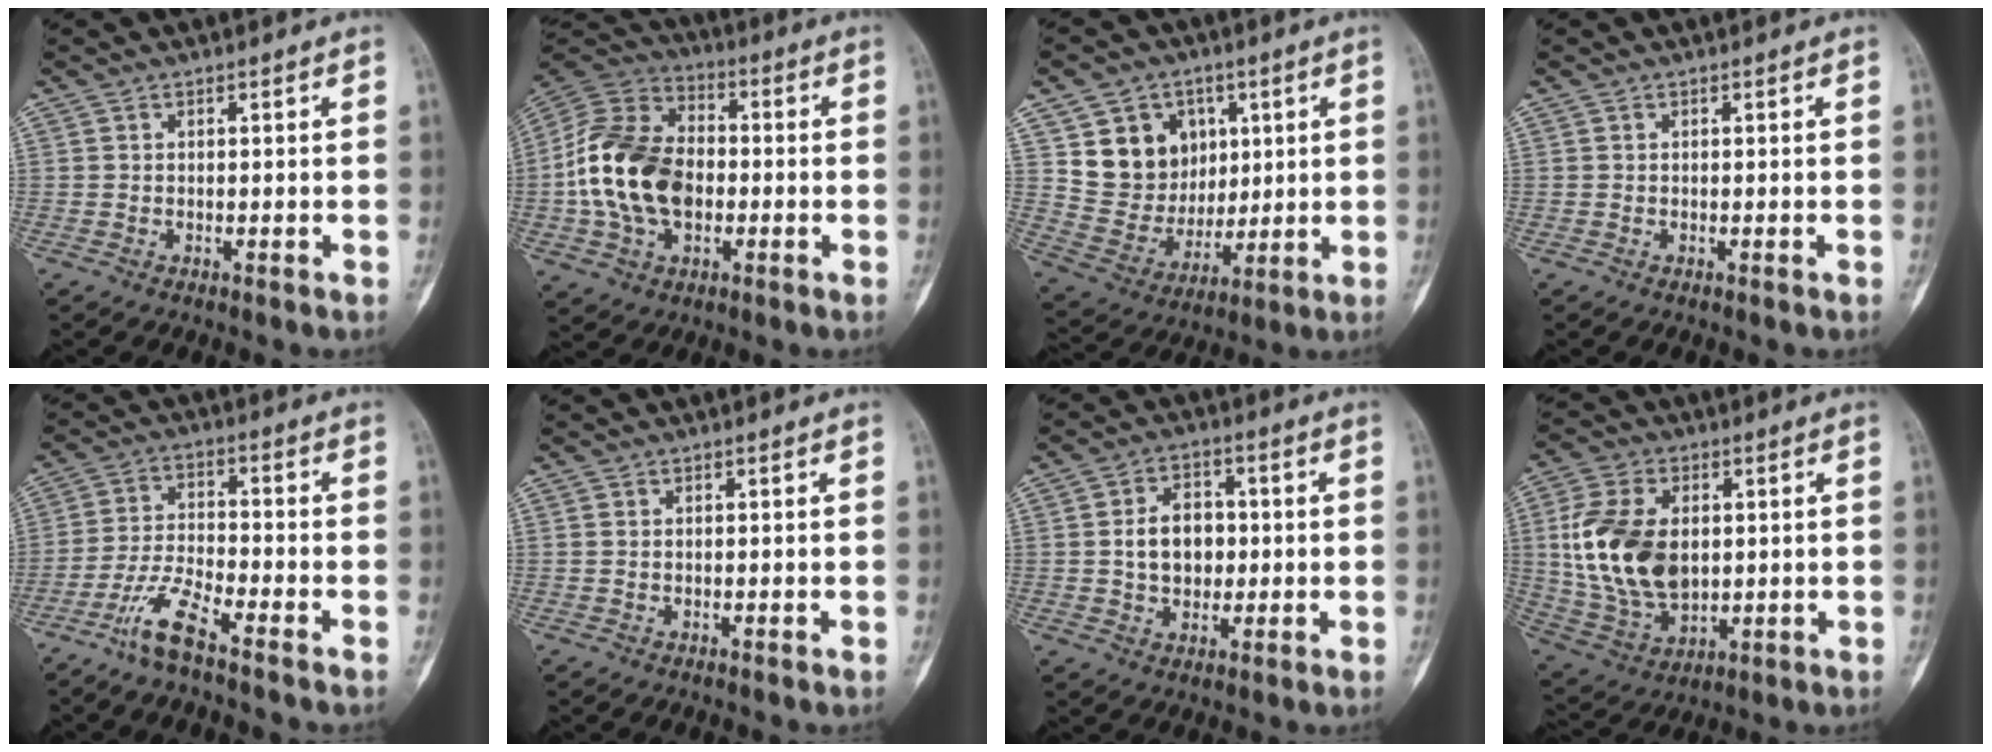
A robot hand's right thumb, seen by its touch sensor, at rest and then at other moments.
{"total": 19.2, "force": [-2.0, 12.9, 14.1], "torque": [-0.255, 0.025, -0.039]}
{"total": 14.2, "force": [5.1, 12.1, 5.4], "torque": [-0.049, -0.018, 0.108]}
{"total": 0.0}
{"total": 7.4, "force": [-5.4, 0.9, 4.9], "torque": [-0.113, 0.021, -0.114]}
{"total": 0.0}
{"total": 8.4, "force": [0.2, 6.0, 5.9], "torque": [-0.072, 0.009, 0.002]}
{"total": 17.6, "force": [1.8, 11.4, 13.4], "torque": [-0.246, -0.010, 0.045]}